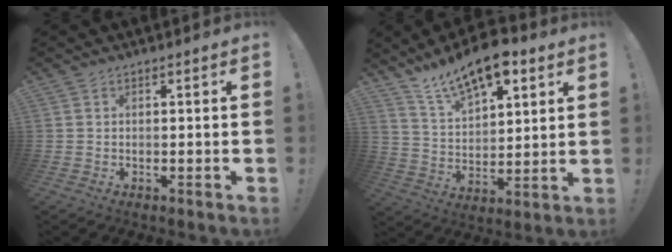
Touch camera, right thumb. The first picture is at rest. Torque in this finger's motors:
{"motor_torque": [0.40, 3.41, 0.72, 0.37, 0.15]}